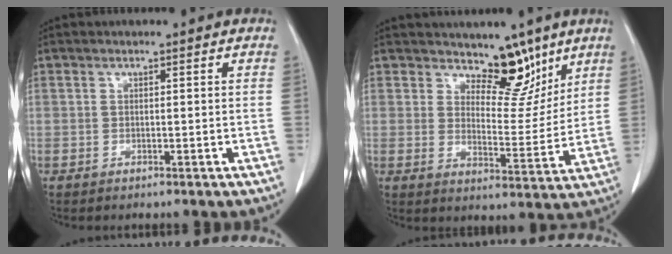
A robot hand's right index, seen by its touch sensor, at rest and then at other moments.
{"total": 8.0, "force": [6.1, 3.5, 3.8], "torque": [-0.037, -0.012, 0.096]}